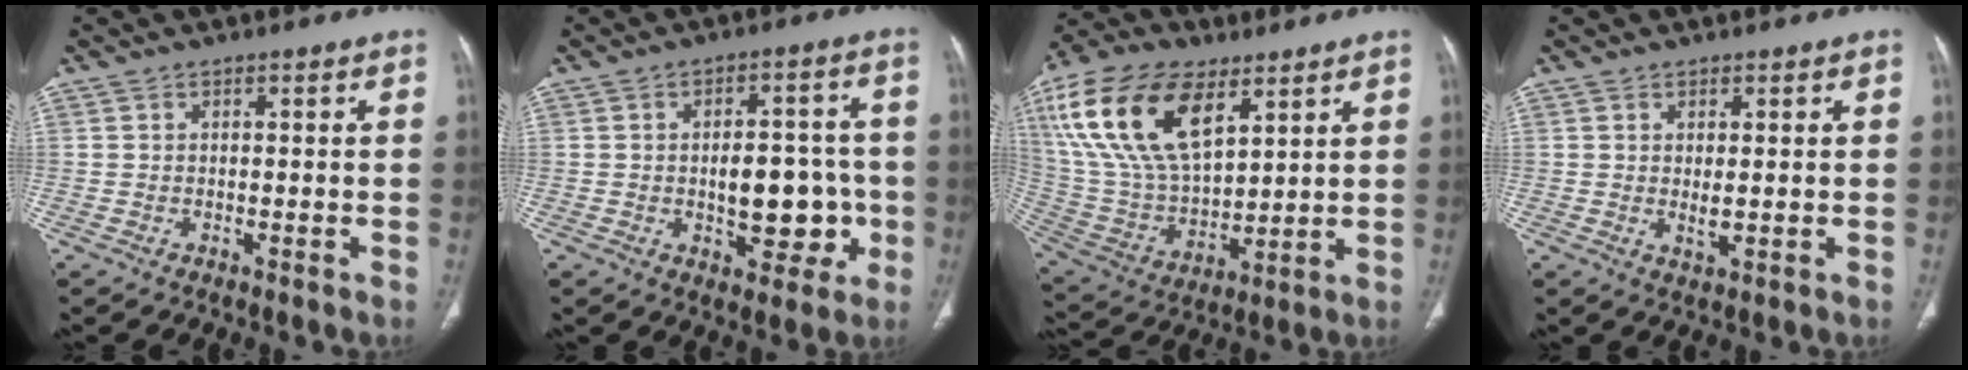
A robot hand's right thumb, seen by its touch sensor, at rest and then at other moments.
{"total": 11.2, "force": [-1.7, 6.5, 9.0], "torque": [-0.086, 0.026, -0.016]}
{"total": 23.3, "force": [10.3, 12.2, 16.9], "torque": [-0.322, -0.021, 0.197]}
{"total": 2.1, "force": [0.1, 0.7, 2.0], "torque": [-0.035, -0.008, 0.007]}